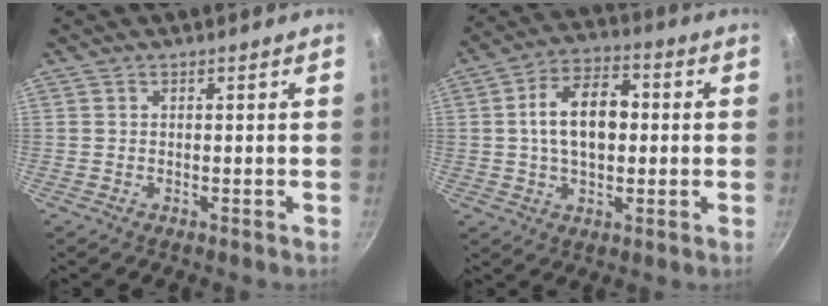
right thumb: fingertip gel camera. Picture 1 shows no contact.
{"total": 12.7, "force": [0.8, 7.8, 10.0], "torque": [-0.142, 0.025, 0.004]}